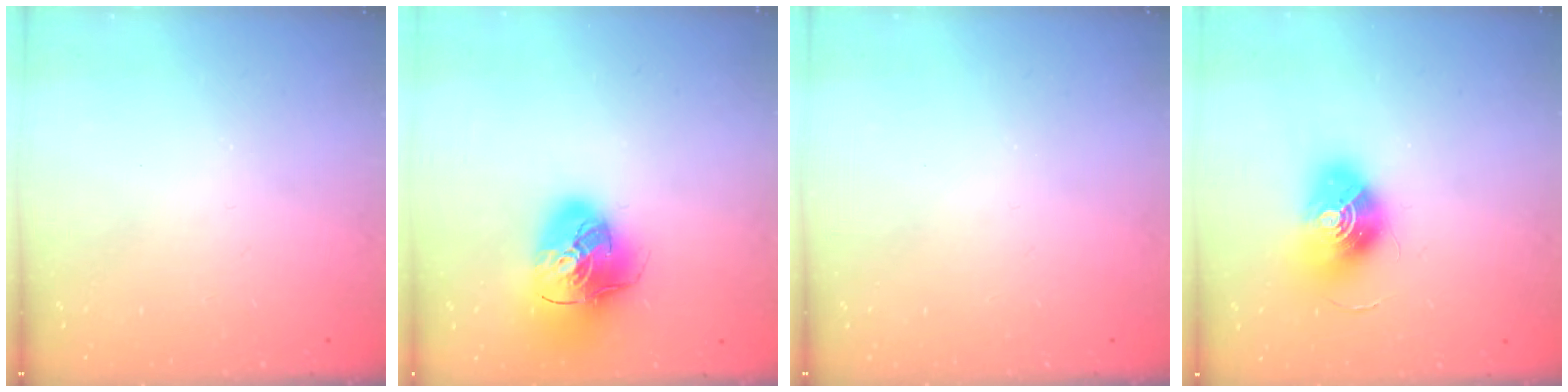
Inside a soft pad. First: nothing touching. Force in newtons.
{"total": 17.4, "press": 17.2, "slide": 2.7}
{"total": 0.0}
{"total": 13.5, "press": 13.5, "slide": 0.6}